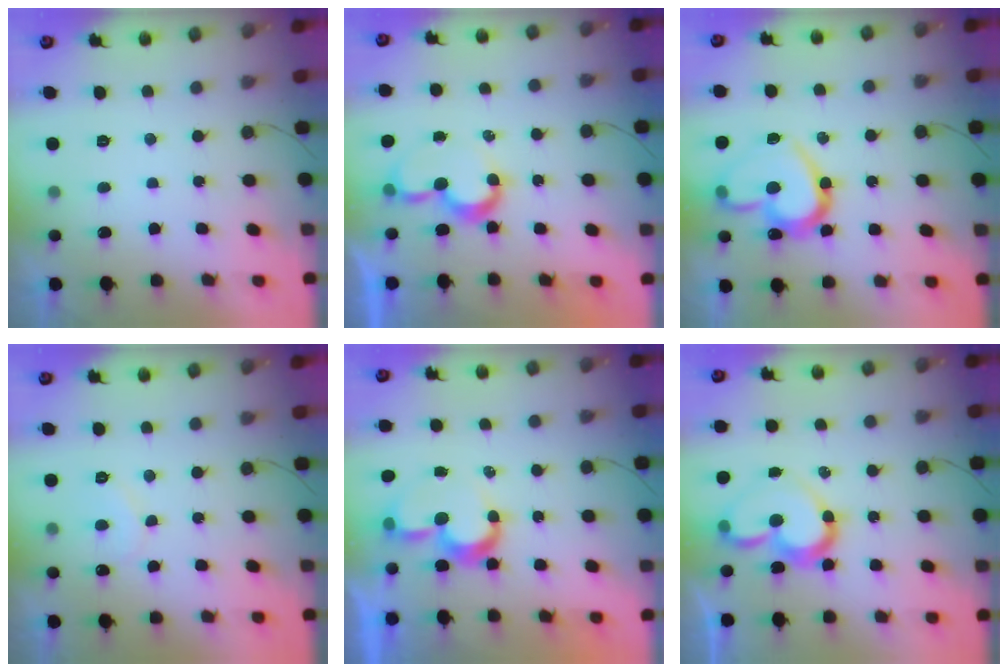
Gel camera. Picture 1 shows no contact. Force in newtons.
{"total": 8.2, "press": 8.2, "slide": 0.1}
{"total": 19.1, "press": 18.9, "slide": 2.7}
{"total": 6.8, "press": 6.8, "slide": 0.4}
{"total": 8.5, "press": 8.5, "slide": 0.2}
{"total": 13.0, "press": 12.9, "slide": 1.1}